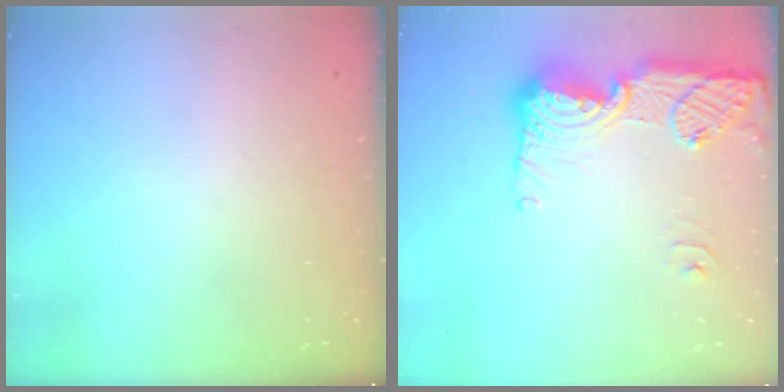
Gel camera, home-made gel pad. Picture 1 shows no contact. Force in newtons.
{"total": 15.7, "press": 15.7, "slide": 1.4}